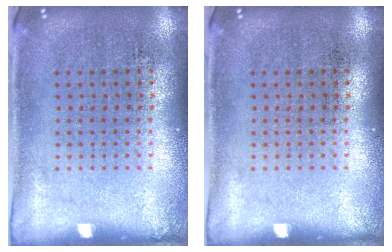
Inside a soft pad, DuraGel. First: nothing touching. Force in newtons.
{"total": 0.0}